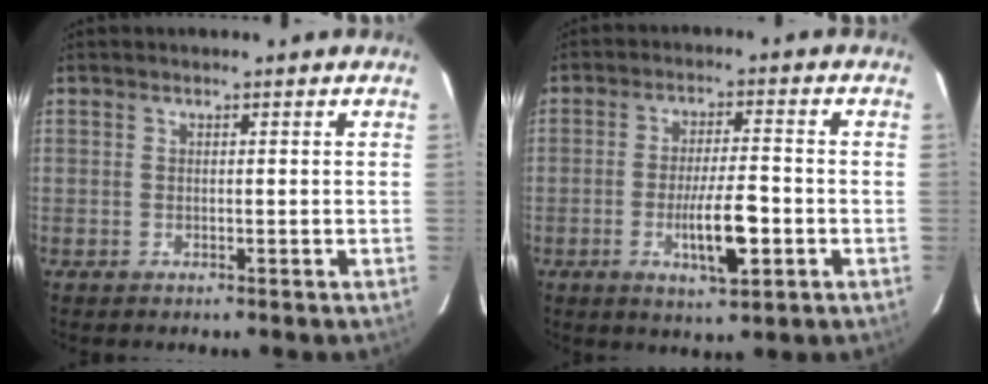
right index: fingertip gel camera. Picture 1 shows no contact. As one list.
[{"total": 8.0, "force": [-2.5, 1.3, 7.5], "torque": [-0.128, -0.006, -0.040]}]